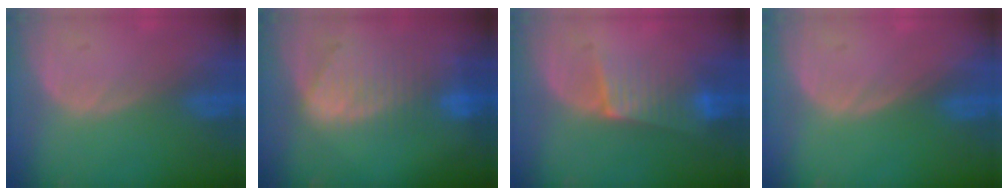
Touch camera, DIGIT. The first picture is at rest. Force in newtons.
{"total": 9.5, "press": 8.2, "slide": 4.7}
{"total": 6.7, "press": 5.9, "slide": 3.1}
{"total": 0.0}